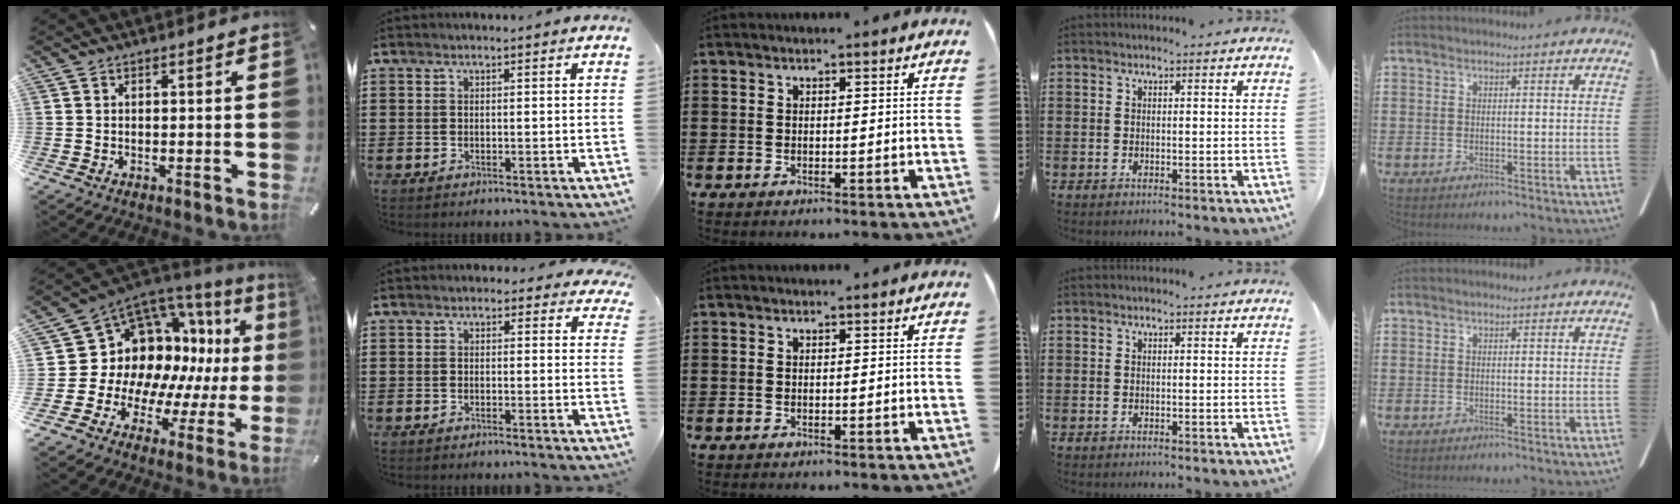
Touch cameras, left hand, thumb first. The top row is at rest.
{"thumb": {"total": 15.3, "force": [5.5, 12.8, 6.4], "torque": [-0.085, -0.086, 0.126]}, "index": {"total": 1.6, "force": [1.1, 1.0, 0.5], "torque": [-0.008, 0.005, 0.017]}}